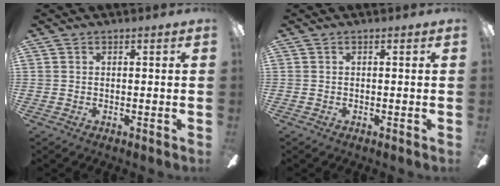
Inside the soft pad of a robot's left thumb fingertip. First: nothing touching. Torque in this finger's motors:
{"motor_torque": [0.00, 0.00, 0.05, 0.10, 0.00]}